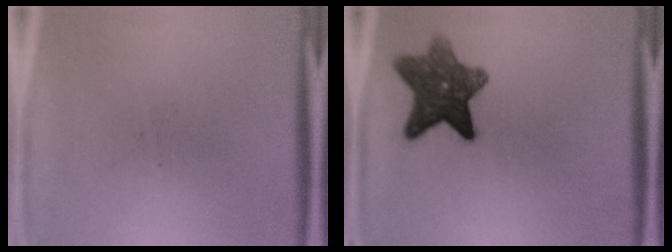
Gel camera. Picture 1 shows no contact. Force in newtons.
{"total": 9.3}